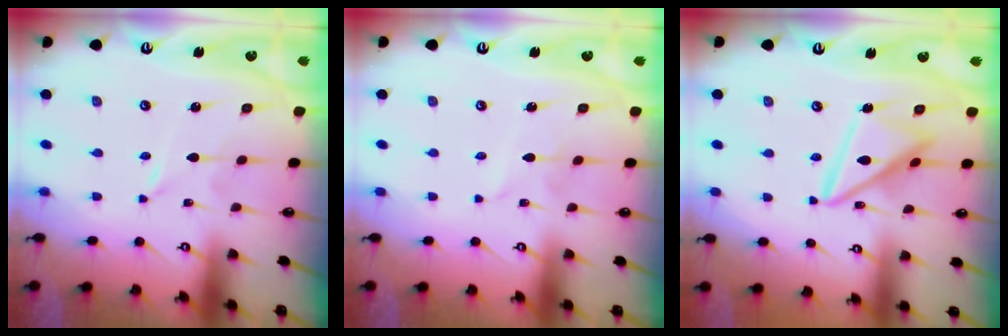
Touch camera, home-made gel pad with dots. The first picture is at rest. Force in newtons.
{"total": 2.8, "press": 2.8, "slide": 0.3}
{"total": 14.2, "press": 14.1, "slide": 1.5}